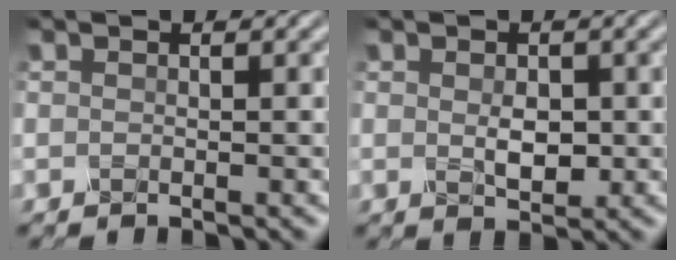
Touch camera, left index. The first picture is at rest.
{"total": 2.2, "force": [0.0, 1.3, 1.8], "torque": [-0.033, -0.005, 0.002]}